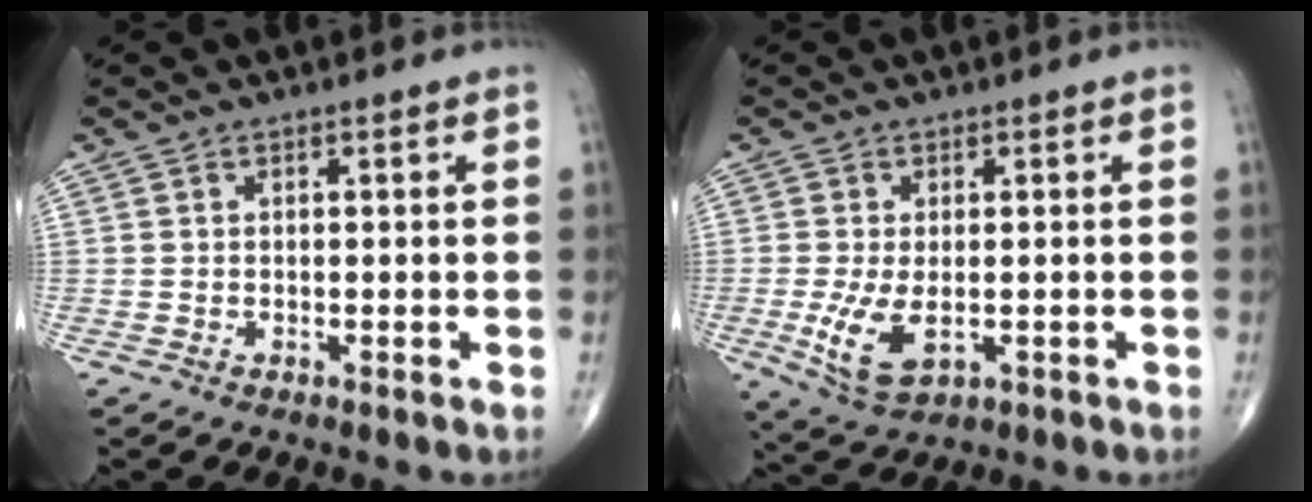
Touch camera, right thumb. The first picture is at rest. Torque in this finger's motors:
{"motor_torque": [-0.09, 0.42, 0.19, 0.02, 0.00]}